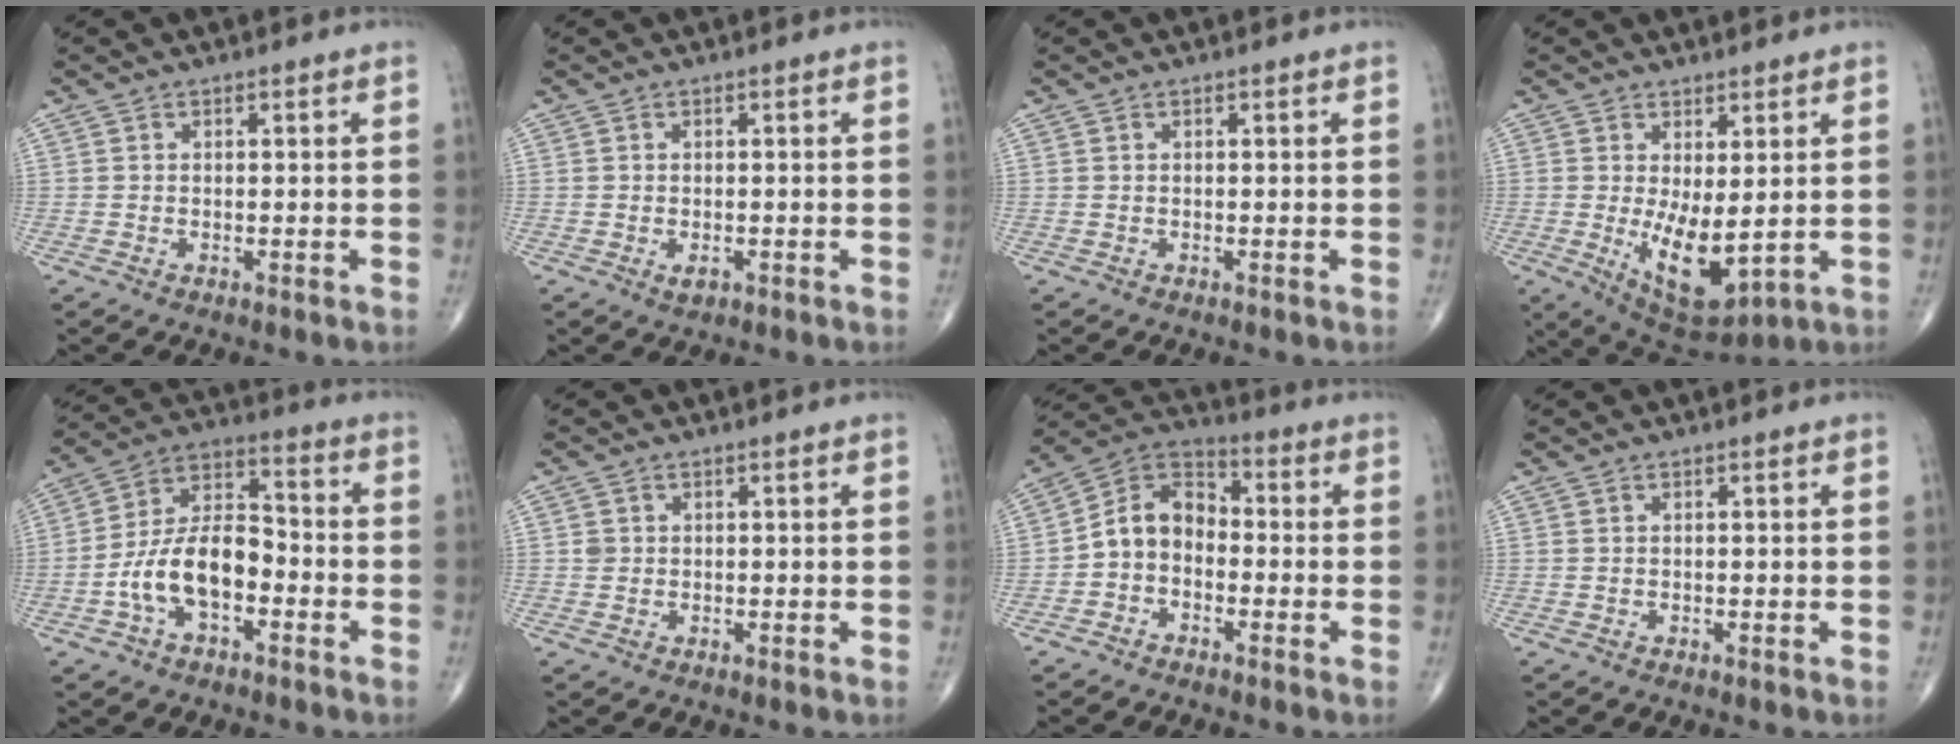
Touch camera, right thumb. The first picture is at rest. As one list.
[{"total": 1.5, "force": [-0.5, 0.9, 1.1], "torque": [-0.017, -0.002, -0.006]}, {"total": 0.0}, {"total": 10.0, "force": [-0.4, 4.3, 9.0], "torque": [-0.138, -0.026, 0.015]}, {"total": 12.9, "force": [-4.0, 7.1, 10.0], "torque": [-0.175, 0.048, -0.080]}, {"total": 1.2, "force": [0.1, 1.2, 0.3], "torque": [0.001, 0.002, 0.003]}, {"total": 8.8, "force": [-1.9, 6.6, 5.5], "torque": [-0.076, 0.040, -0.053]}, {"total": 0.0}]